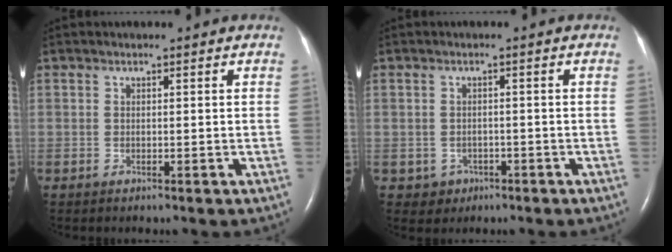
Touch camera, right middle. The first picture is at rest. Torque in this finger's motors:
{"motor_torque": [-0.21, -0.08, -0.08, -0.01]}